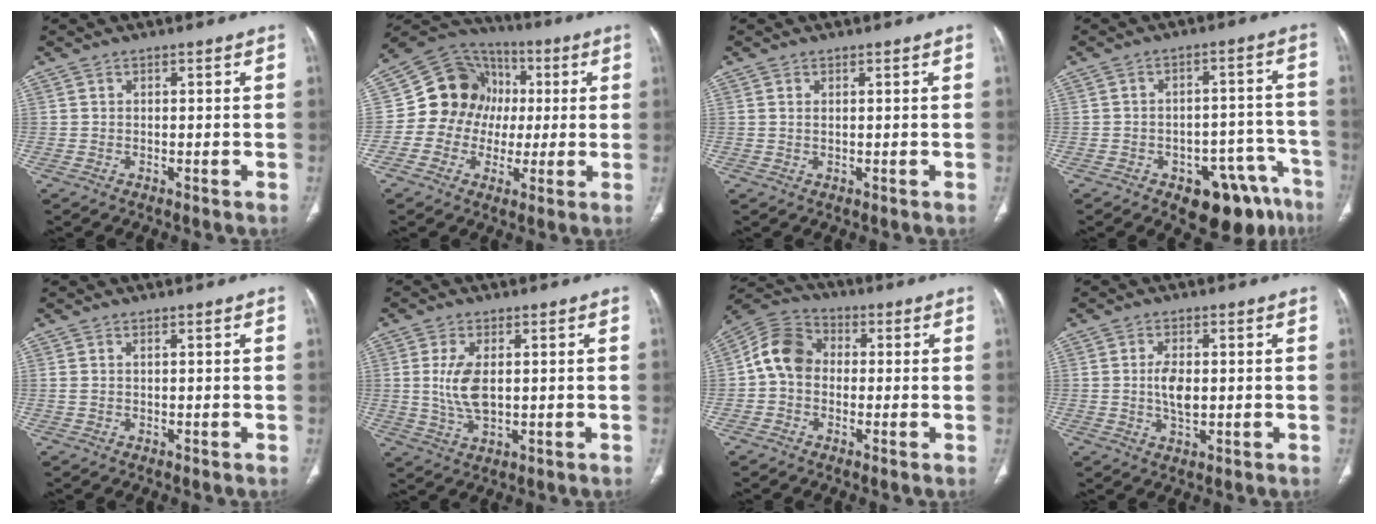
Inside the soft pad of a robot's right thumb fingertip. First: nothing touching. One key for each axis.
{"total": 14.7, "fx": 0.5, "fy": 13.2, "fz": 6.6, "tx": -0.080, "ty": 0.030, "tz": 0.000}
{"total": 0.7, "fx": 0.3, "fy": 0.3, "fz": 0.5, "tx": -0.015, "ty": 0.003, "tz": 0.008}
{"total": 13.7, "fx": -8.5, "fy": 7.2, "fz": 8.0, "tx": -0.049, "ty": 0.071, "tz": -0.108}
{"total": 0.8, "fx": 0.3, "fy": 0.3, "fz": 0.7, "tx": -0.023, "ty": 0.012, "tz": 0.013}
{"total": 7.1, "fx": 0.8, "fy": 3.6, "fz": 6.1, "tx": -0.130, "ty": -0.008, "tz": 0.021}
{"total": 9.1, "fx": -0.1, "fy": 7.3, "fz": 5.5, "tx": -0.091, "ty": 0.029, "tz": -0.017}
{"total": 4.8, "fx": 0.2, "fy": 2.4, "fz": 4.2, "tx": -0.081, "ty": -0.004, "tz": 0.005}